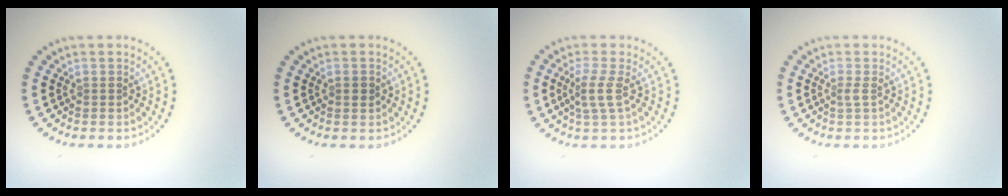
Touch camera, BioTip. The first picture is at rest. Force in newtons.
{"total": 0.8, "press": 0.8, "slide": 0.1}
{"total": 2.2, "press": 1.7, "slide": 1.4}
{"total": 0.8, "press": 0.6, "slide": 0.6}